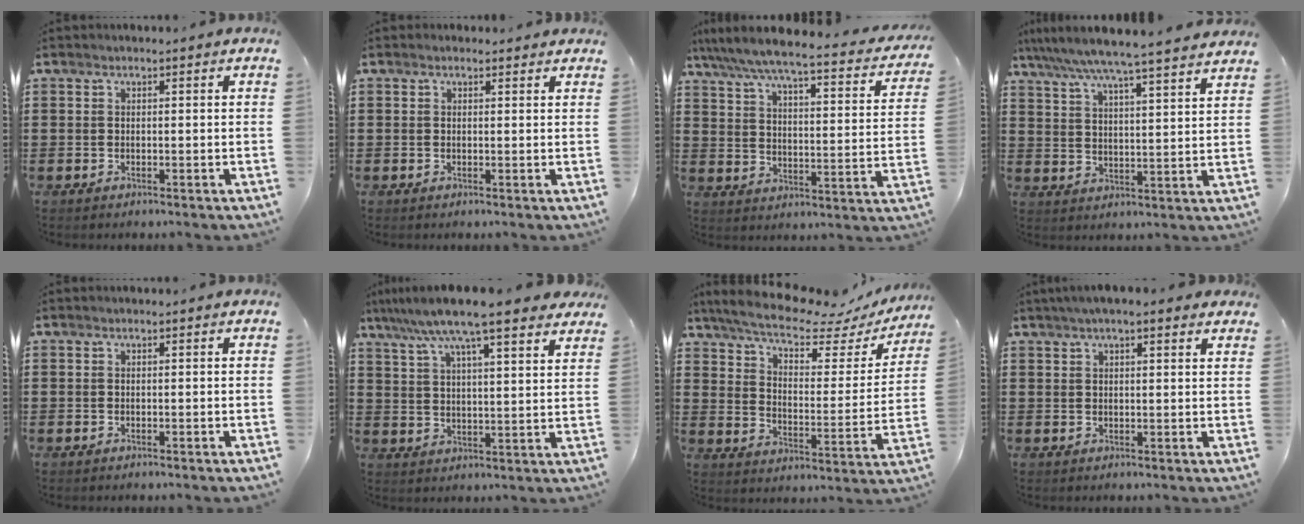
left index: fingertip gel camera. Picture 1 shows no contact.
{"total": 0.6, "force": [0.4, 0.5, 0.1], "torque": [-0.005, 0.004, 0.008]}
{"total": 5.4, "force": [4.7, 0.1, 2.7], "torque": [-0.076, -0.039, 0.073]}
{"total": 6.2, "force": [5.6, -0.7, 2.6], "torque": [-0.075, -0.040, 0.092]}
{"total": 0.0}
{"total": 9.9, "force": [8.1, 0.6, 5.7], "torque": [-0.136, -0.024, 0.138]}
{"total": 8.8, "force": [7.5, 1.5, 4.4], "torque": [-0.100, -0.048, 0.122]}
{"total": 3.7, "force": [2.8, 0.5, 2.3], "torque": [-0.050, 0.006, 0.051]}